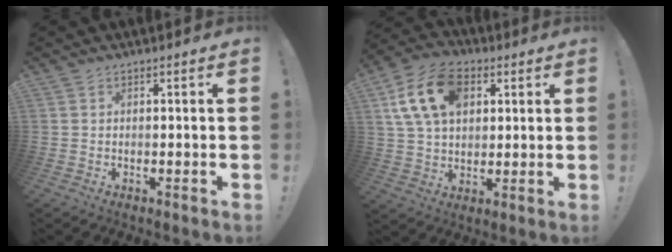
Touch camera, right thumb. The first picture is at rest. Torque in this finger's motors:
{"motor_torque": [0.13, 0.61, 1.15, 0.53, 0.09]}